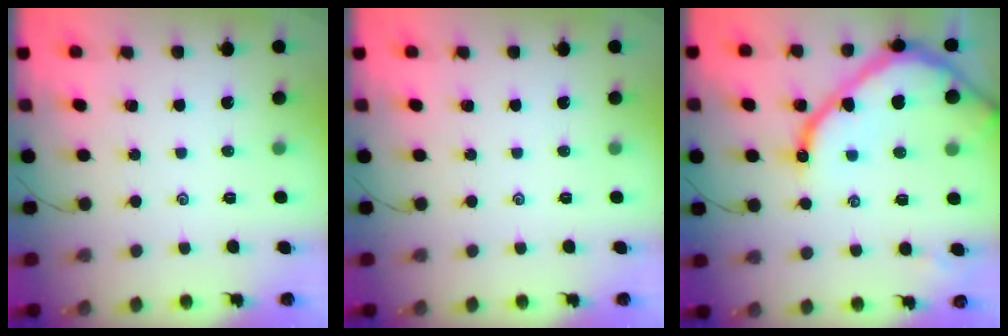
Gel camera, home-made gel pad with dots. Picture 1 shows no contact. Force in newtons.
{"total": 0.0}
{"total": 16.8, "press": 16.7, "slide": 1.4}